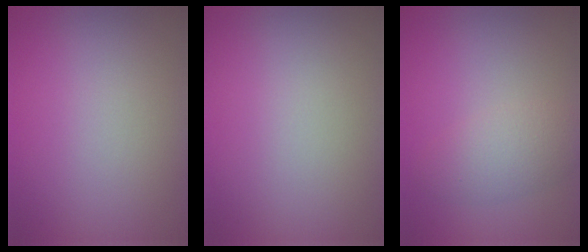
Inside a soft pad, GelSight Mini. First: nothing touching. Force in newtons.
{"total": 0.0}
{"total": 2.8, "press": 2.8, "slide": 0.1}